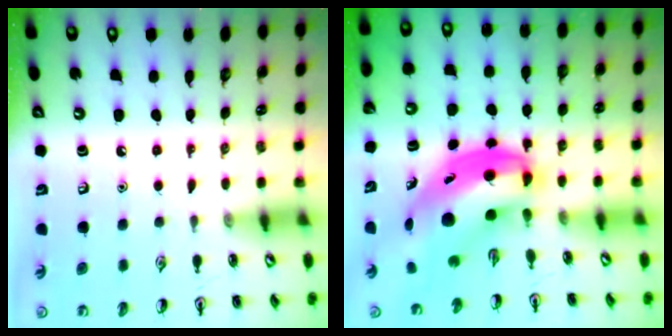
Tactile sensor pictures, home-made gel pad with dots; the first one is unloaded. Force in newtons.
{"total": 8.8, "press": 8.4, "slide": 2.5}